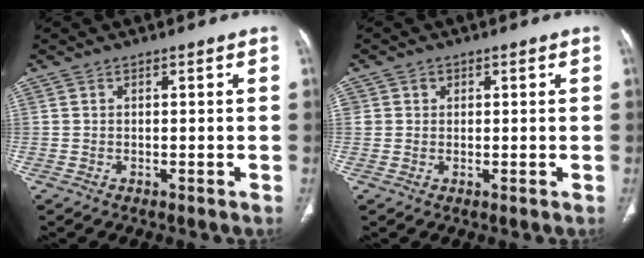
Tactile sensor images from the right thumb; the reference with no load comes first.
{"total": 1.6, "force": [0.6, 1.5, 0.2], "torque": [0.012, 0.000, 0.006]}